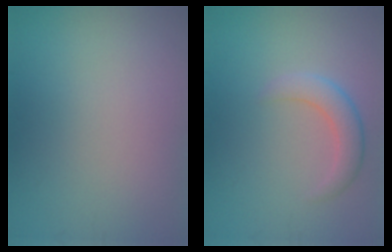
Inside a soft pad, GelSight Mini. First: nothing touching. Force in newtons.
{"total": 2.6, "press": 2.6, "slide": 0.0}